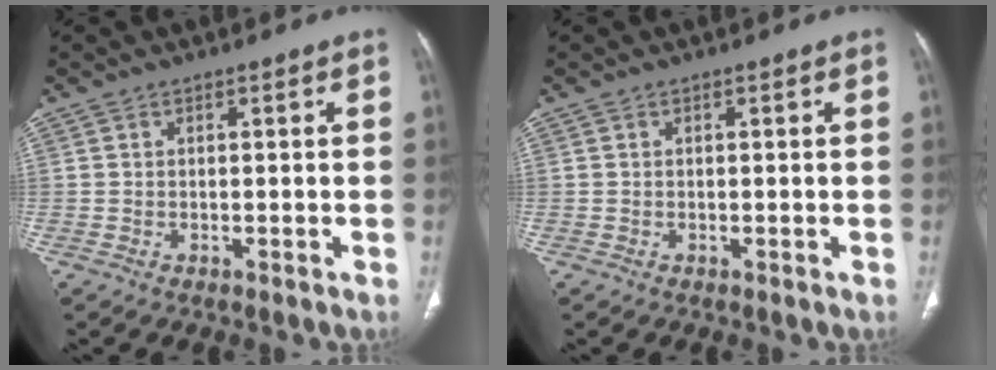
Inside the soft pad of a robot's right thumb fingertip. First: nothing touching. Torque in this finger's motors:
{"motor_torque": [-0.17, 0.17, -0.26, 0.26, 0.00]}